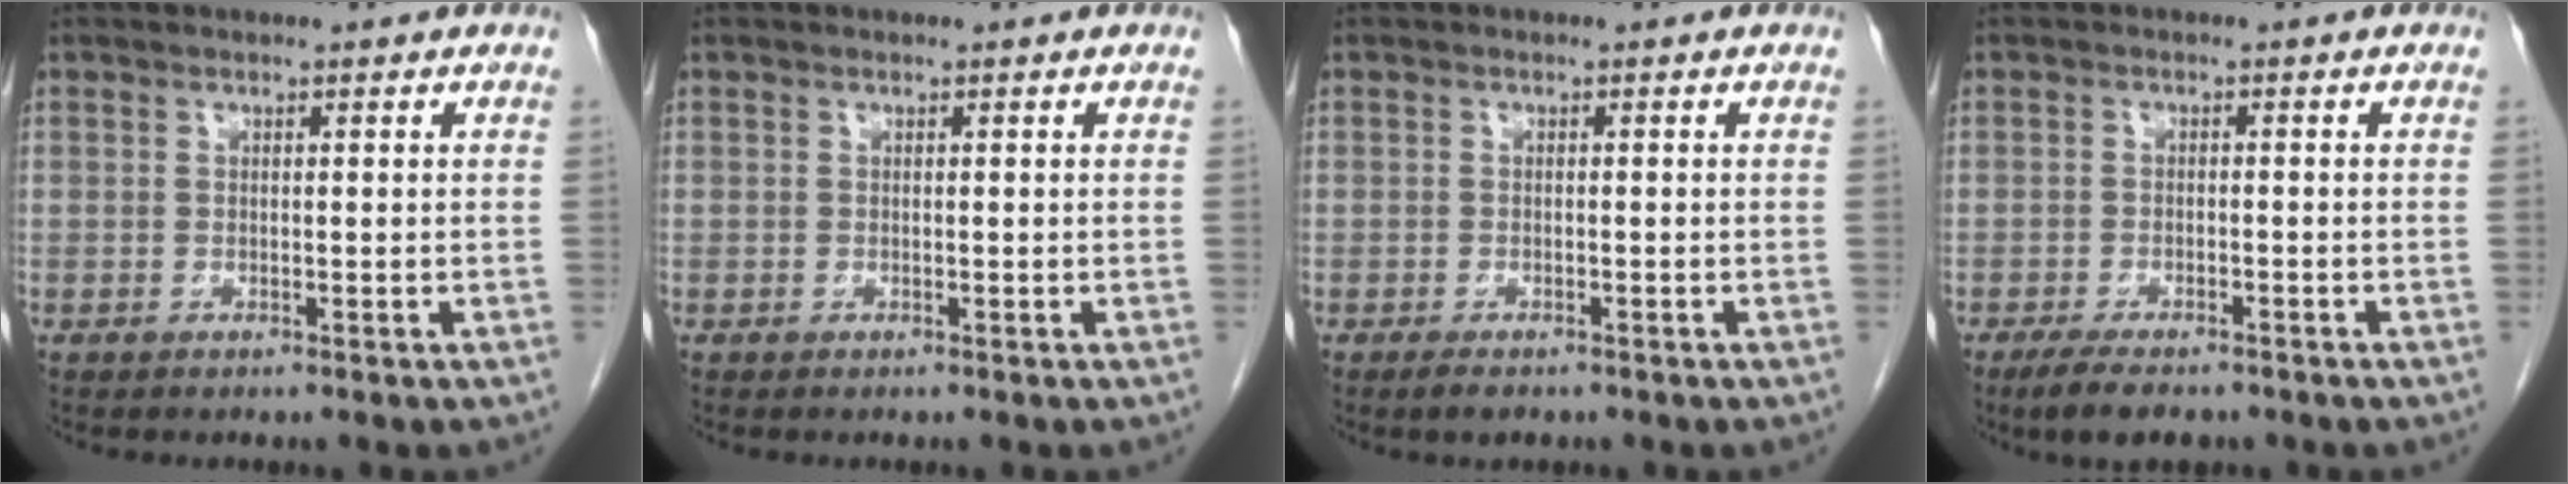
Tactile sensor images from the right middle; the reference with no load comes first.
{"total": 0.0}
{"total": 1.7, "force": [-1.2, 0.6, 0.9], "torque": [-0.024, -0.004, -0.016]}
{"total": 5.6, "force": [-4.3, 1.7, 3.1], "torque": [-0.057, -0.011, -0.066]}